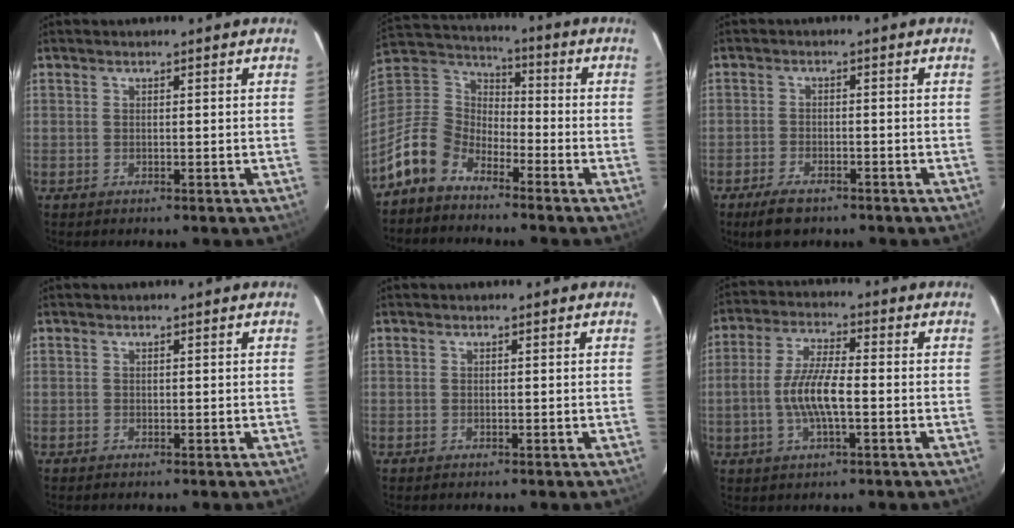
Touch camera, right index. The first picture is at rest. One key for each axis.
{"total": 11.3, "fx": -8.3, "fy": 6.4, "fz": 4.3, "tx": -0.106, "ty": 0.023, "tz": -0.169}
{"total": 5.5, "fx": -4.1, "fy": 2.2, "fz": 2.9, "tx": -0.074, "ty": -0.007, "tz": -0.073}
{"total": 0.0}
{"total": 0.0}
{"total": 8.8, "fx": -1.8, "fy": 2.6, "fz": 8.3, "tx": -0.169, "ty": 0.005, "tz": -0.036}